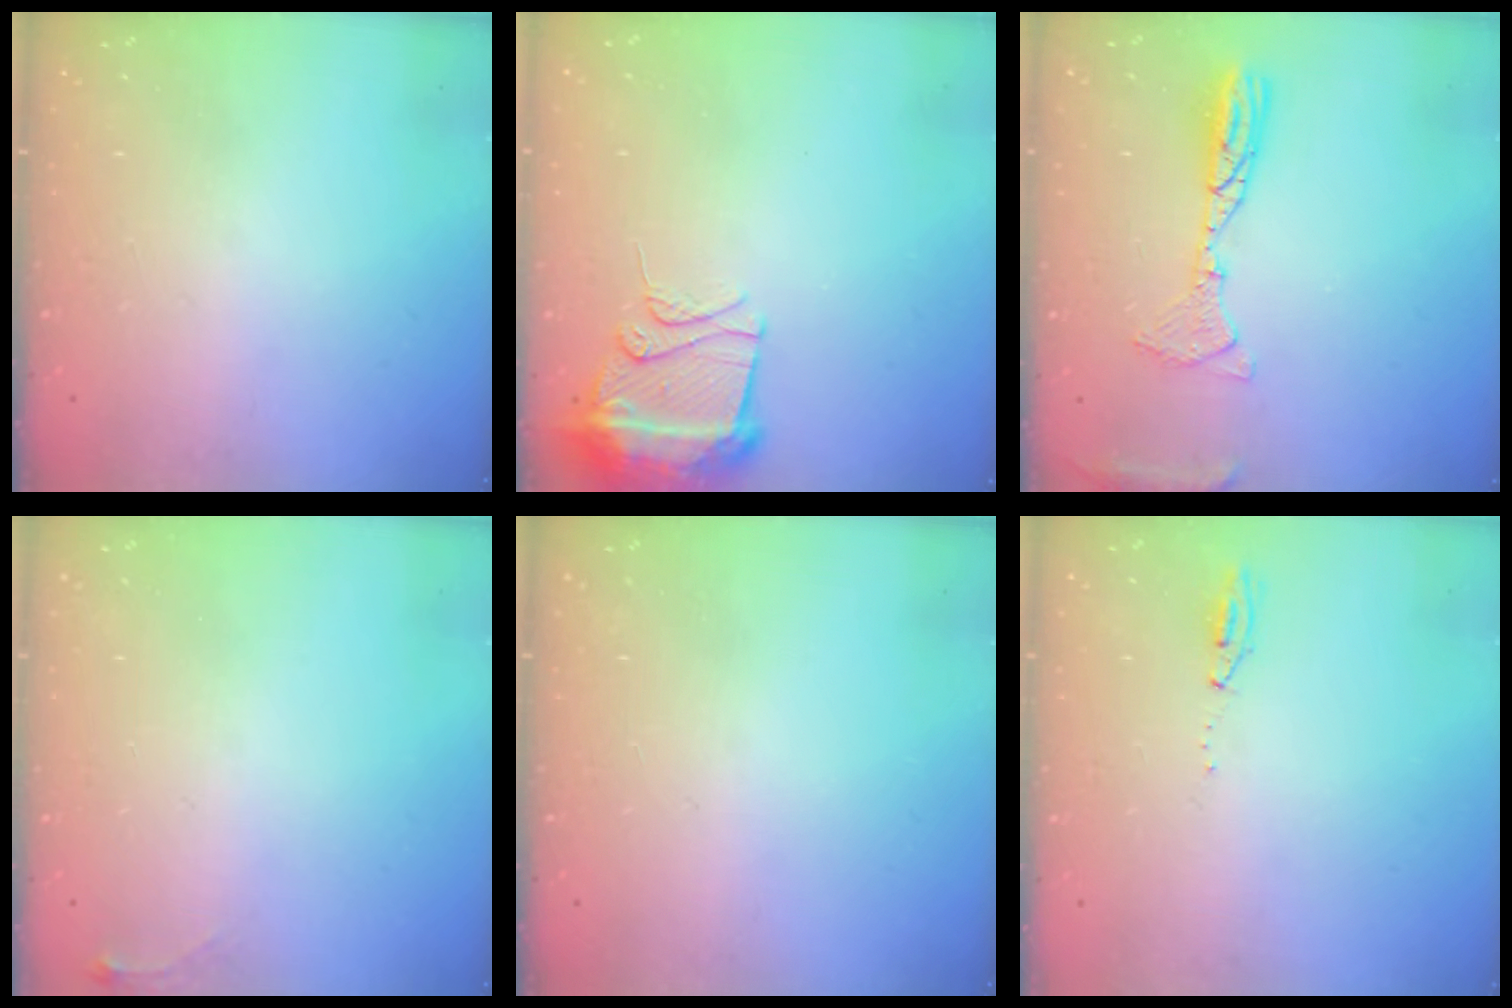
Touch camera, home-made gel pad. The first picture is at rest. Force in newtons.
{"total": 10.8, "press": 10.7, "slide": 1.1}
{"total": 10.6, "press": 10.4, "slide": 2.2}
{"total": 4.0, "press": 3.9, "slide": 0.6}
{"total": 0.0}
{"total": 5.0, "press": 3.7, "slide": 3.3}